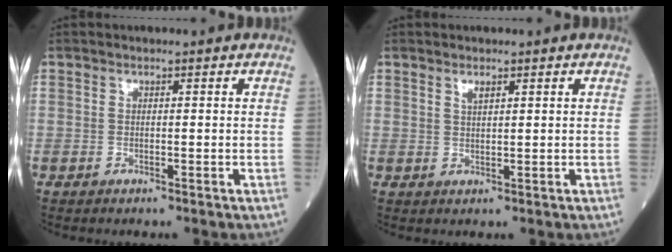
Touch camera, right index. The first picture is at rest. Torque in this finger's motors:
{"motor_torque": [-0.01, 0.00, 0.00, 0.00]}